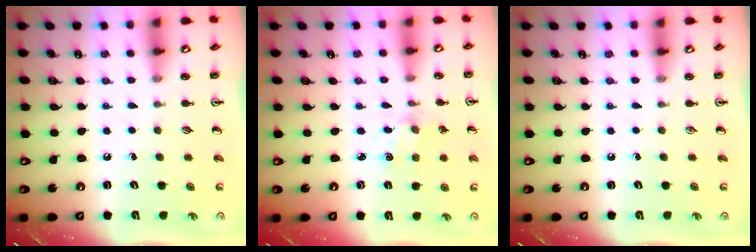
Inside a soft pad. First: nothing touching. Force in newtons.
{"total": 1.5, "press": 1.4, "slide": 0.4}
{"total": 0.0}